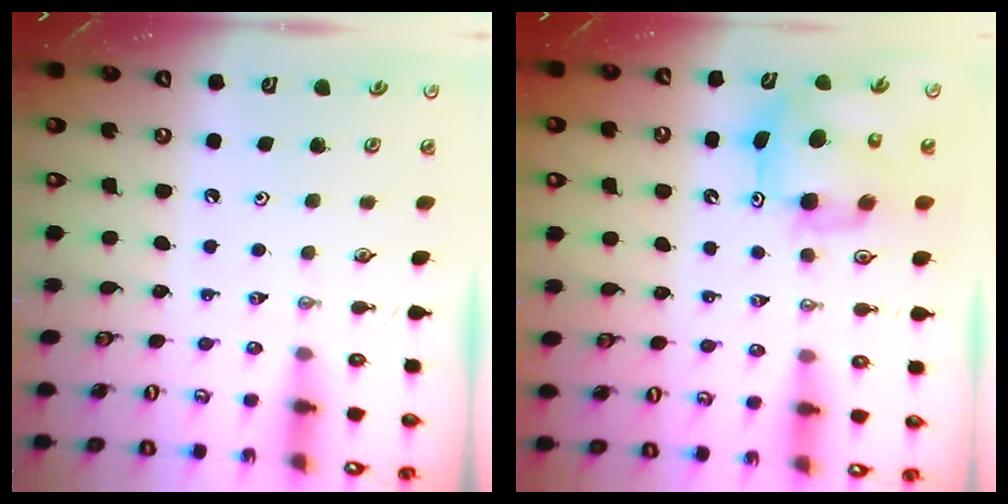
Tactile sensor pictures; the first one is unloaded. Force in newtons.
{"total": 9.1, "press": 9.1, "slide": 0.6}